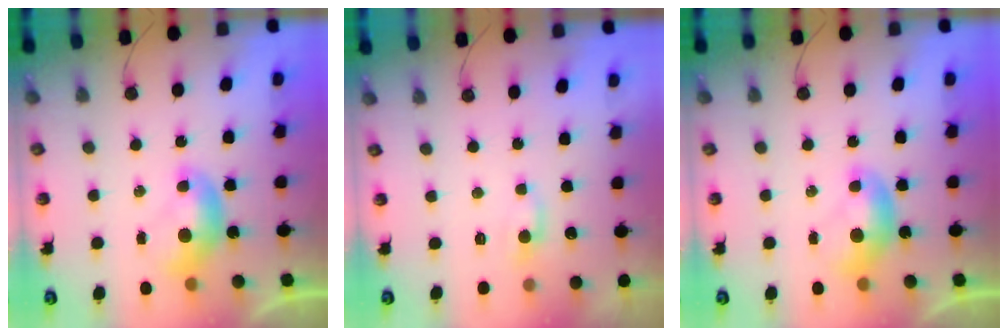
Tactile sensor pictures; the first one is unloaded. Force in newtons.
{"total": 0.0}
{"total": 0.0}